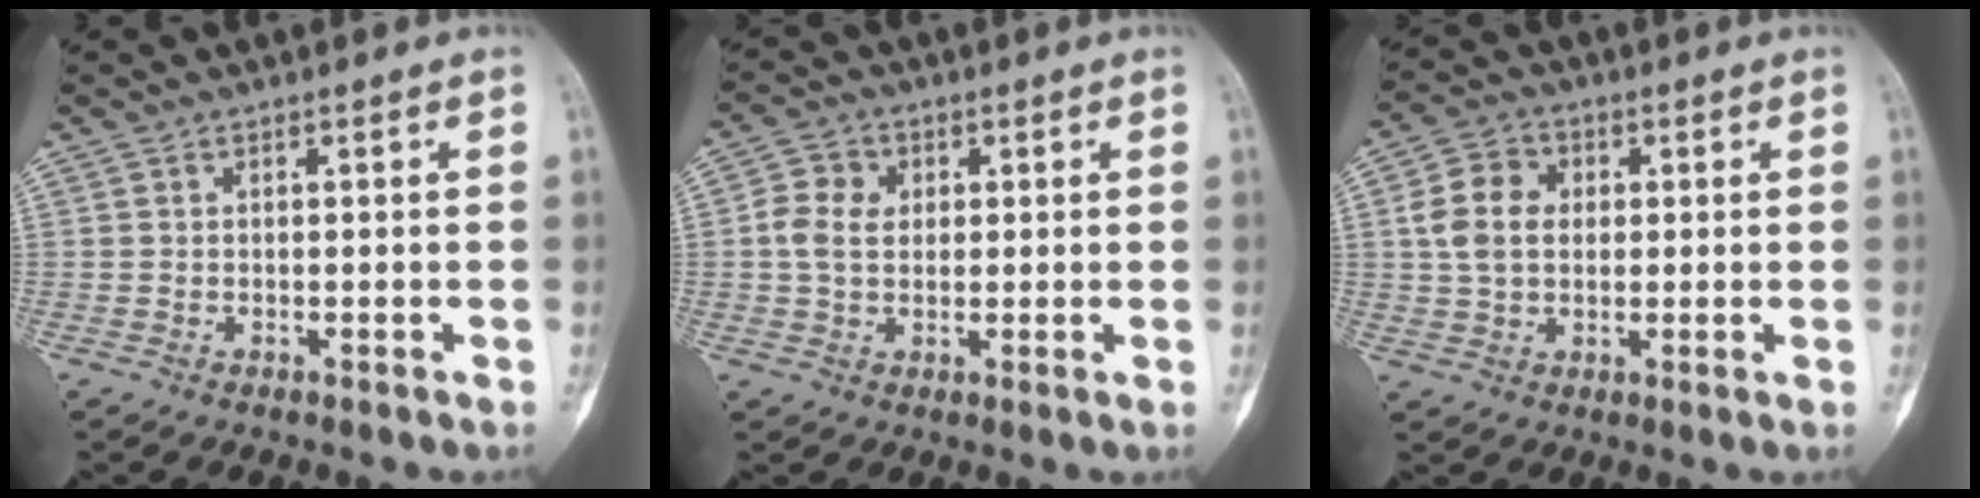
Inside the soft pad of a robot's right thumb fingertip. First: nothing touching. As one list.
[{"total": 5.8, "force": [0.8, 4.6, 3.5], "torque": [-0.055, 0.006, 0.009]}, {"total": 8.6, "force": [1.3, 6.6, 5.4], "torque": [-0.085, 0.010, 0.018]}]